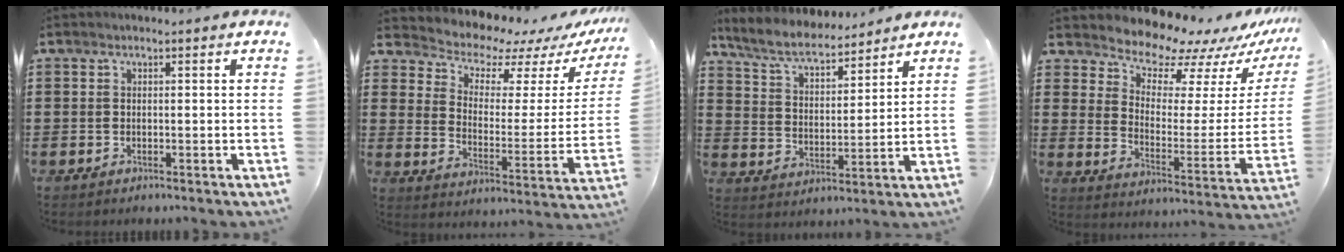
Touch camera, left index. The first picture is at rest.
{"total": 5.7, "force": [5.4, 1.8, 0.7], "torque": [-0.034, -0.053, 0.088]}
{"total": 6.5, "force": [5.9, 1.2, 2.4], "torque": [-0.071, -0.029, 0.102]}
{"total": 8.9, "force": [8.5, 2.4, 1.2], "torque": [-0.048, -0.079, 0.148]}